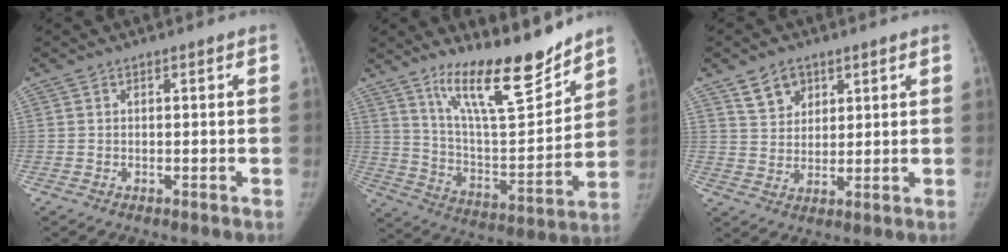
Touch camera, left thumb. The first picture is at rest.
{"total": 18.5, "force": [14.3, 4.2, 10.9], "torque": [-0.135, -0.102, 0.249]}
{"total": 5.8, "force": [3.6, 4.1, 2.1], "torque": [-0.010, -0.024, 0.071]}